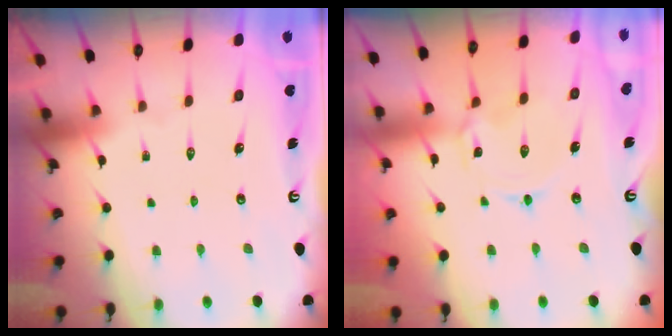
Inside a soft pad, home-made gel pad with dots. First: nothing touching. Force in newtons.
{"total": 2.3, "press": 2.3, "slide": 0.4}